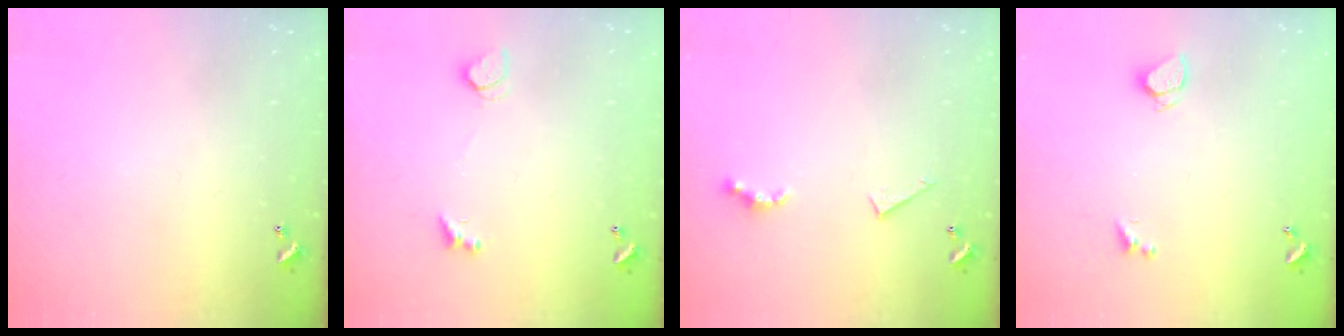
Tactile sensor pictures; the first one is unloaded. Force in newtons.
{"total": 2.3, "press": 1.9, "slide": 1.1}
{"total": 3.8, "press": 3.8, "slide": 0.6}
{"total": 1.9, "press": 1.8, "slide": 0.4}